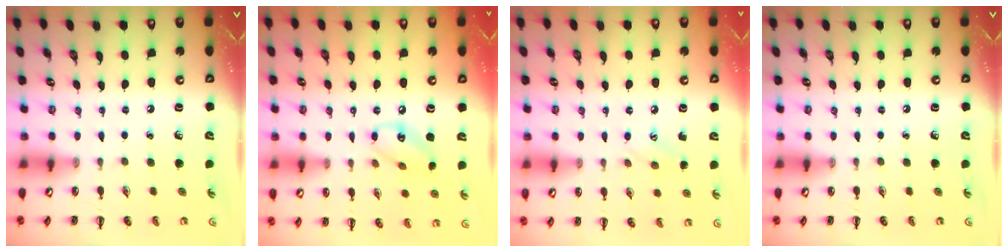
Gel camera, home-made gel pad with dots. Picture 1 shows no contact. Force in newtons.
{"total": 8.7, "press": 8.6, "slide": 1.1}
{"total": 6.5, "press": 6.3, "slide": 1.7}
{"total": 0.0}